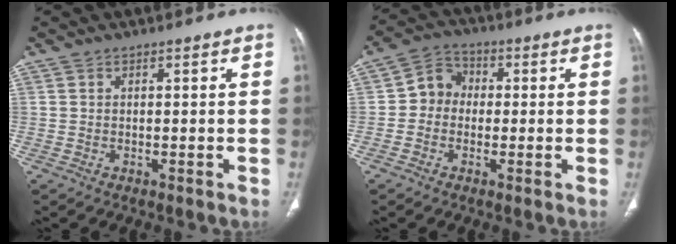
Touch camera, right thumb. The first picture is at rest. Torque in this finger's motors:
{"motor_torque": [-0.55, 0.19, 0.32, -0.32, 0.08]}